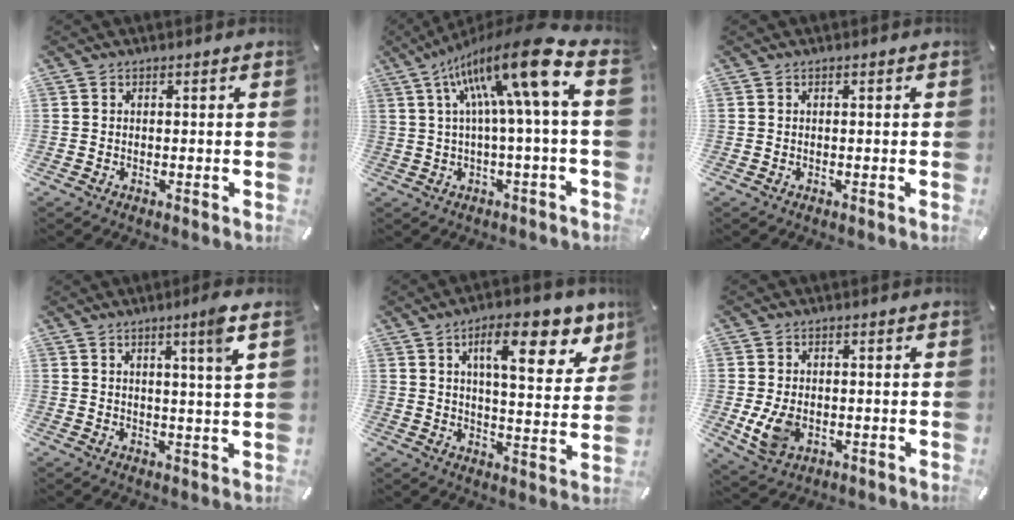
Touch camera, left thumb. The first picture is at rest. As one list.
[{"total": 18.1, "force": [6.5, 2.2, 16.8], "torque": [-0.292, -0.036, 0.089]}, {"total": 0.0}, {"total": 6.3, "force": [3.4, -0.5, 5.3], "torque": [-0.085, -0.013, 0.049]}, {"total": 16.0, "force": [8.5, 5.9, 12.2], "torque": [-0.180, -0.029, 0.132]}, {"total": 6.3, "force": [-1.0, 4.8, 4.1], "torque": [-0.092, -0.004, -0.019]}]